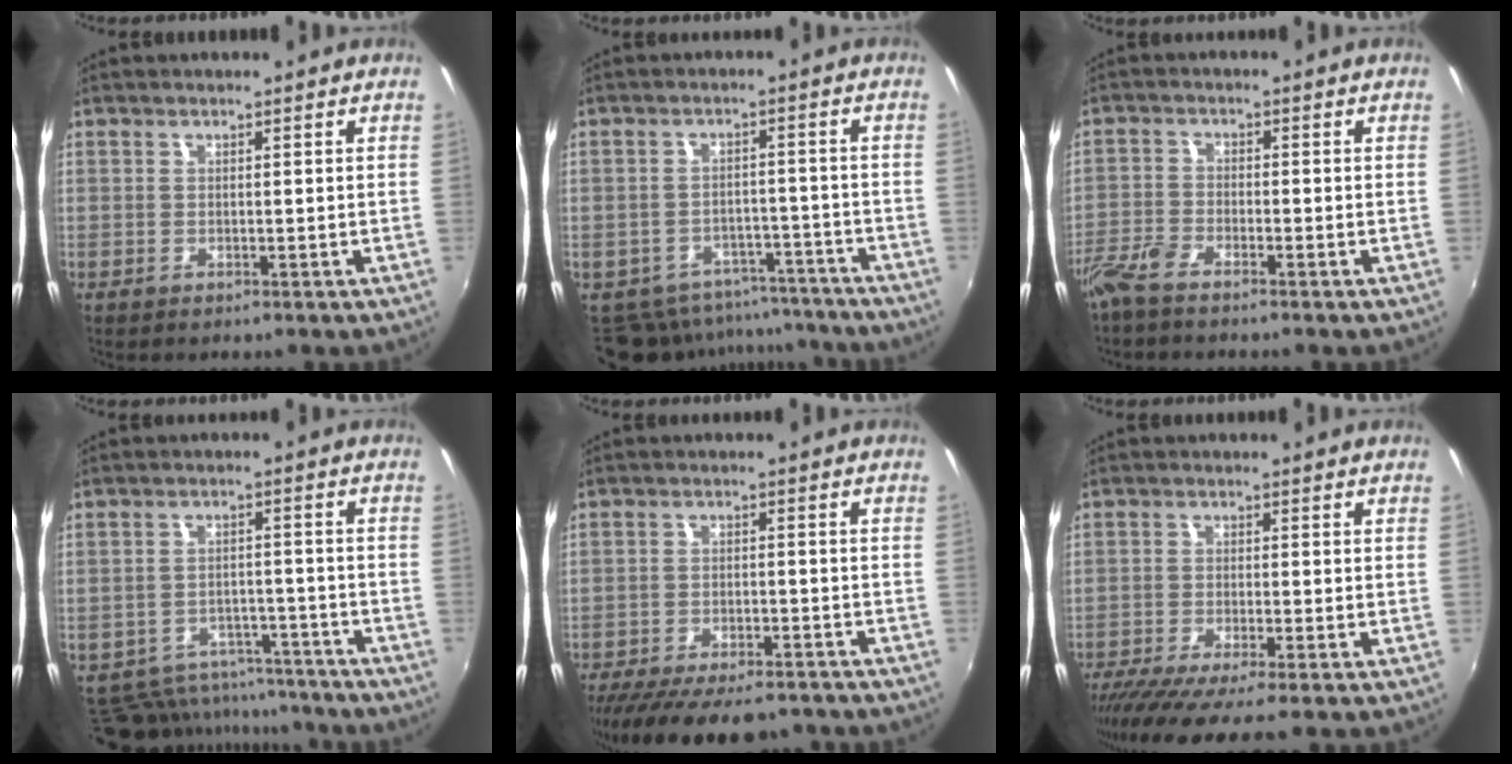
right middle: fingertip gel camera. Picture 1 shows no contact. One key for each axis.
{"total": 12.6, "fx": -11.0, "fy": 5.7, "fz": 2.3, "tx": -0.055, "ty": 0.020, "tz": -0.140}
{"total": 3.9, "fx": -3.4, "fy": 0.7, "fz": 1.8, "tx": -0.052, "ty": -0.005, "tz": -0.075}
{"total": 14.0, "fx": -11.7, "fy": 6.8, "fz": 3.7, "tx": -0.097, "ty": 0.019, "tz": -0.147}
{"total": 17.5, "fx": -14.5, "fy": 5.2, "fz": 8.4, "tx": -0.171, "ty": -0.036, "tz": -0.212}
{"total": 8.2, "fx": -6.7, "fy": -0.5, "fz": 4.7, "tx": -0.107, "ty": -0.037, "tz": -0.114}